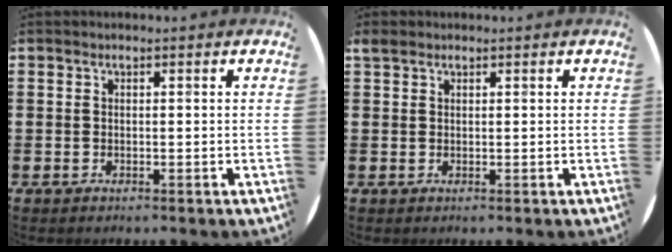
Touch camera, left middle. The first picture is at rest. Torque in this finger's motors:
{"motor_torque": [0.36, -0.32, 0.01, 0.00]}